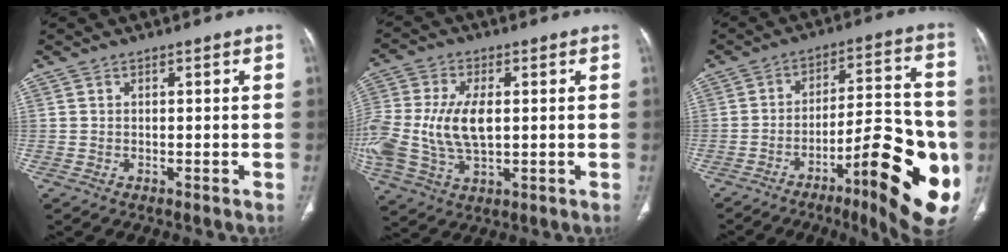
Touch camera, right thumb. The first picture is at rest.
{"total": 17.2, "force": [0.2, 9.8, 14.1], "torque": [-0.341, -0.004, 0.010]}
{"total": 21.7, "force": [-7.5, 6.0, 19.5], "torque": [-0.226, 0.027, -0.098]}